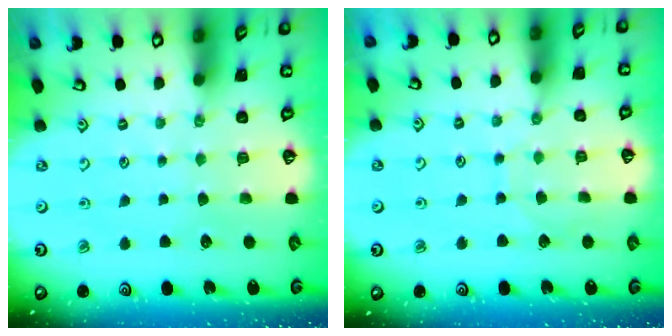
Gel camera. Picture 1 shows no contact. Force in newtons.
{"total": 6.0, "press": 6.0, "slide": 0.2}